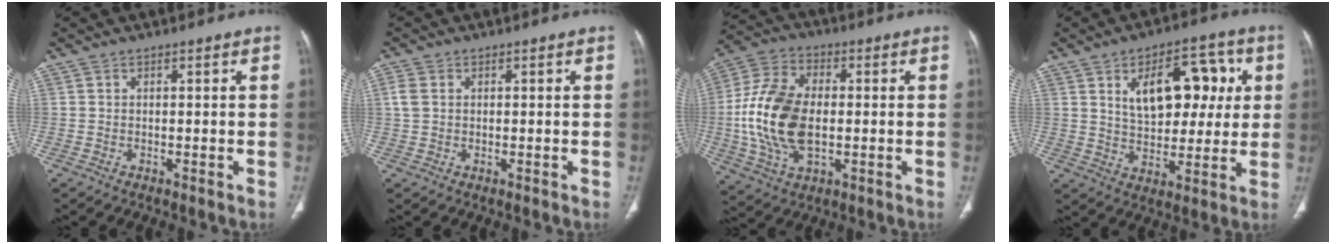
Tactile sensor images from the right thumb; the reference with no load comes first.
{"total": 2.7, "force": [0.5, 2.1, 1.6], "torque": [-0.041, 0.005, 0.010]}
{"total": 17.2, "force": [-1.0, 10.5, 13.6], "torque": [-0.276, 0.012, -0.014]}
{"total": 15.3, "force": [4.2, 9.1, 11.6], "torque": [-0.124, 0.005, 0.070]}